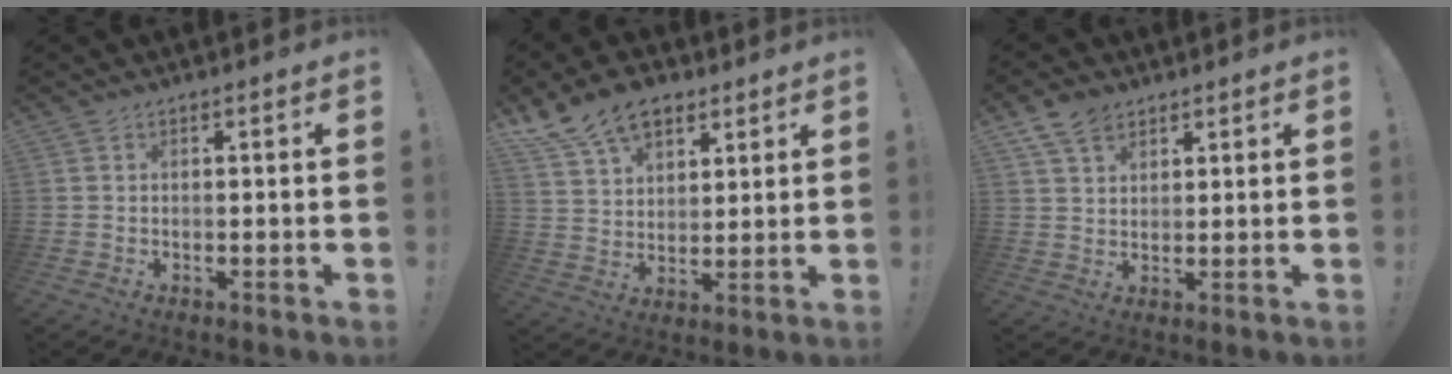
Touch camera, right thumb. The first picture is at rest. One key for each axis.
{"total": 13.0, "fx": 8.6, "fy": 8.0, "fz": 5.6, "tx": -0.104, "ty": -0.042, "tz": 0.167}
{"total": 6.7, "fx": 4.4, "fy": 4.1, "fz": 3.0, "tx": -0.051, "ty": -0.013, "tz": 0.085}